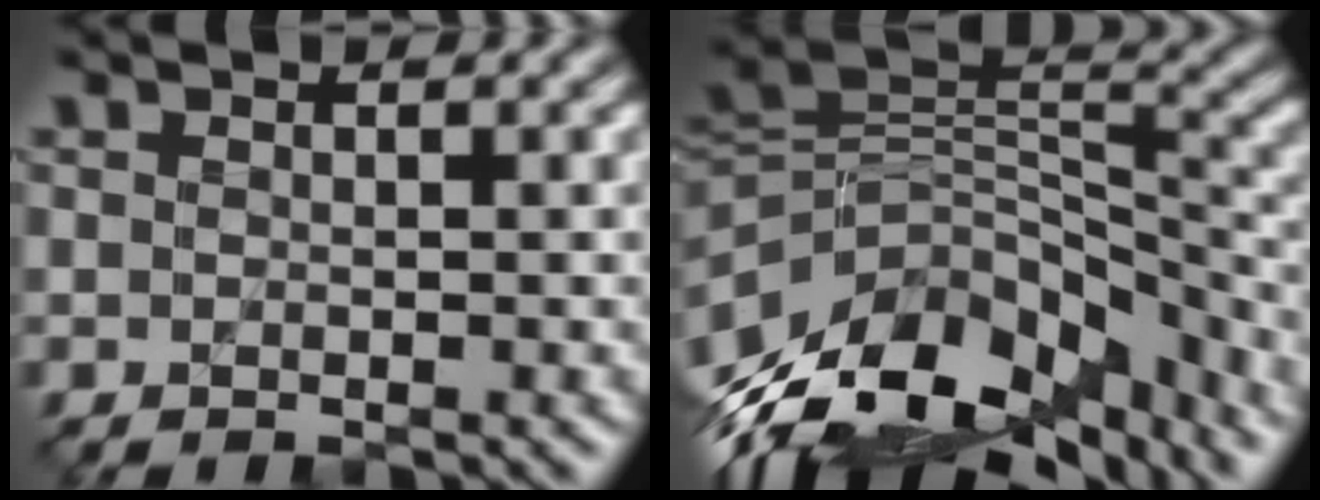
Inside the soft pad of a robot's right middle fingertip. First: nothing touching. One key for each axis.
{"total": 11.8, "fx": -5.9, "fy": 7.1, "fz": 7.4, "tx": -0.193, "ty": 0.008, "tz": -0.085}